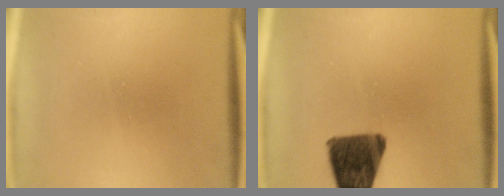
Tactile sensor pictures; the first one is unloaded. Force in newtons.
{"total": 11.8}